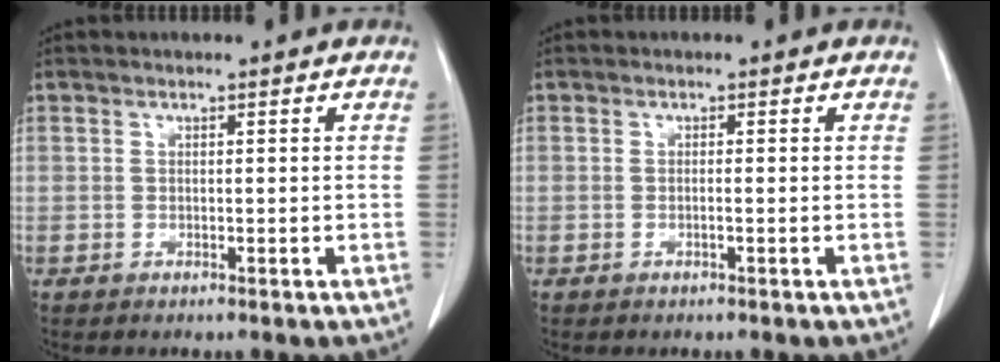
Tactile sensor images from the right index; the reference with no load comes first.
{"total": 0.6, "force": [-0.2, -0.1, 0.6], "torque": [-0.010, 0.001, -0.003]}